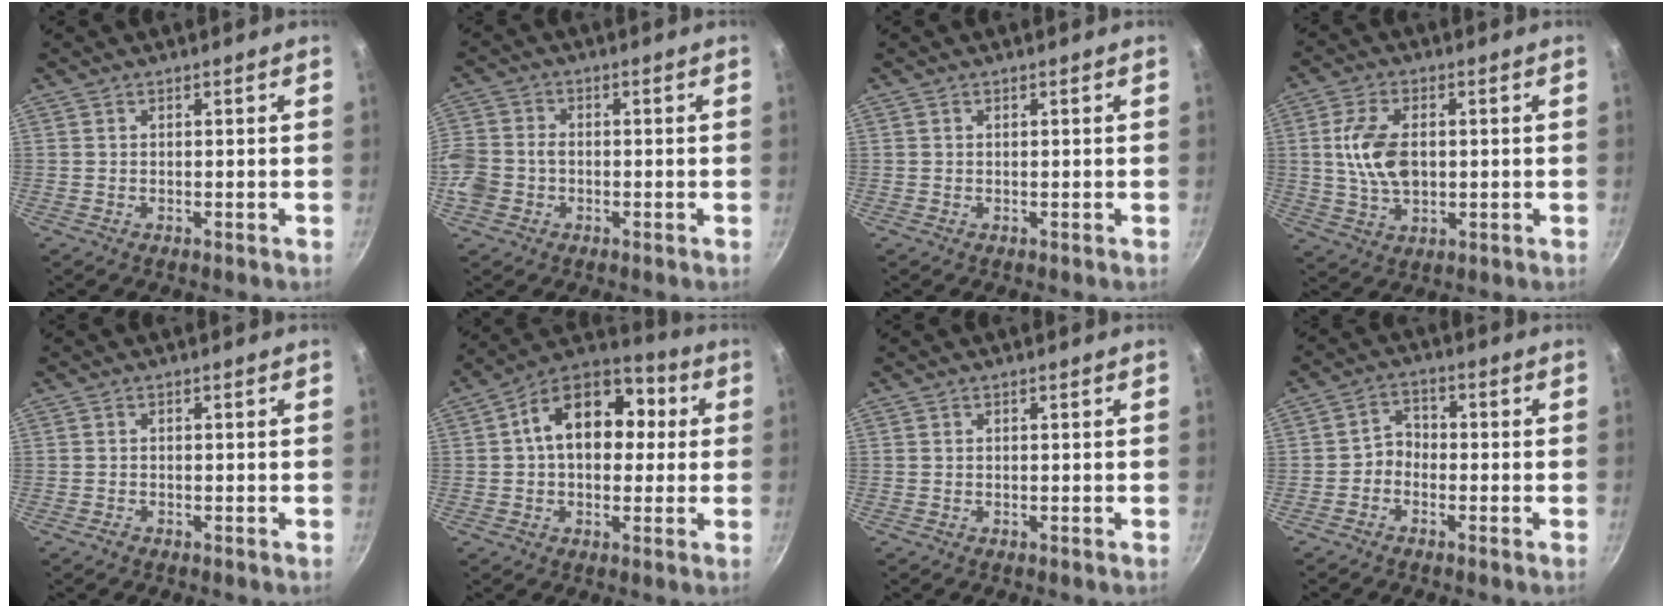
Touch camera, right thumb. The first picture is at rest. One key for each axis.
{"total": 7.2, "fx": -1.9, "fy": 5.8, "fz": 3.8, "tx": -0.086, "ty": 0.017, "tz": -0.041}
{"total": 0.0}
{"total": 9.9, "fx": 0.9, "fy": 5.9, "fz": 7.9, "tx": -0.155, "ty": 0.000, "tz": 0.022}
{"total": 0.8, "fx": -0.6, "fy": 0.4, "fz": 0.3, "tx": -0.006, "ty": 0.000, "tz": -0.014}
{"total": 16.3, "fx": 2.5, "fy": 10.8, "fz": 12.0, "tx": -0.145, "ty": 0.034, "tz": 0.027}
{"total": 0.0}
{"total": 3.9, "fx": -1.5, "fy": 3.0, "fz": 1.9, "tx": -0.012, "ty": 0.023, "tz": -0.040}